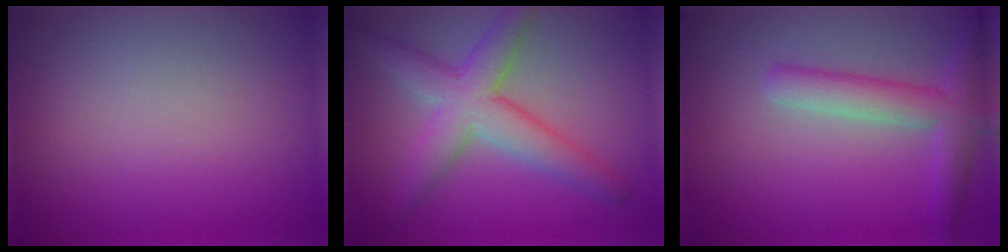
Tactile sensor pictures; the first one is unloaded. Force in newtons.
{"total": 5.6, "press": 5.6, "slide": 0.2}
{"total": 3.9, "press": 3.9, "slide": 0.2}